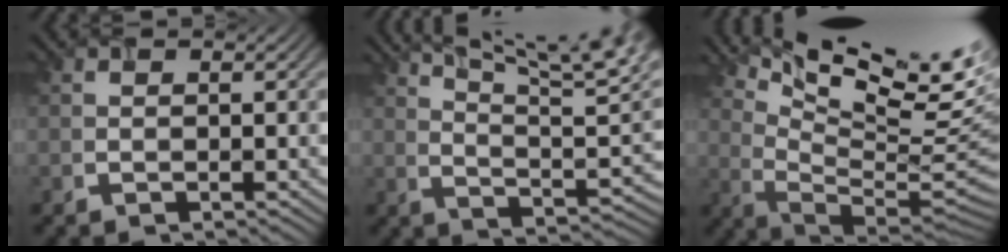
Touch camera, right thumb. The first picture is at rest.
{"total": 14.4, "force": [9.0, 3.6, 10.7], "torque": [-0.177, 0.010, 0.133]}
{"total": 15.5, "force": [8.7, 4.0, 12.2], "torque": [-0.193, 0.000, 0.139]}